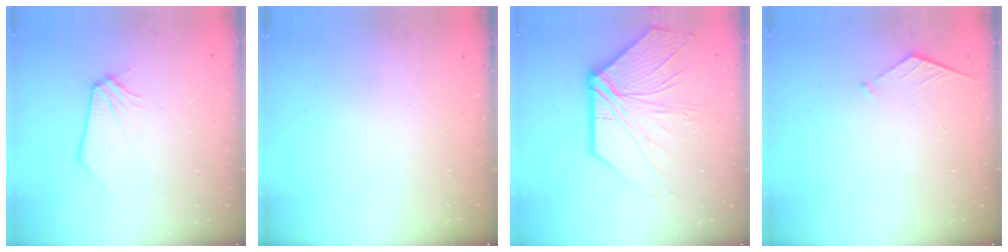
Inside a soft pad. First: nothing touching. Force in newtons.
{"total": 0.0}
{"total": 15.1, "press": 15.0, "slide": 1.4}
{"total": 5.2, "press": 5.1, "slide": 0.5}